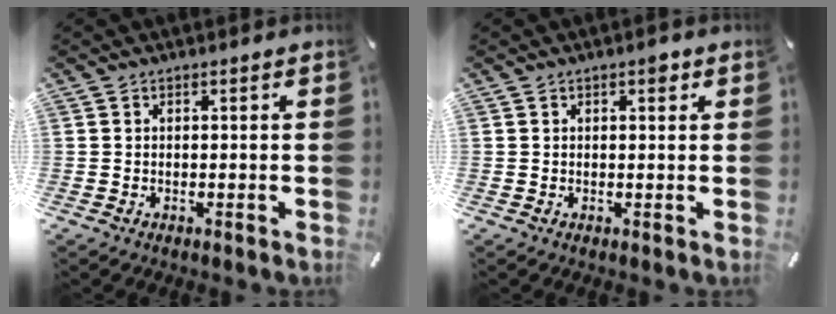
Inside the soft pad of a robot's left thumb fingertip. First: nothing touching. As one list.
[{"total": 2.0, "force": [0.9, 1.0, 1.5], "torque": [-0.015, 0.000, 0.010]}]